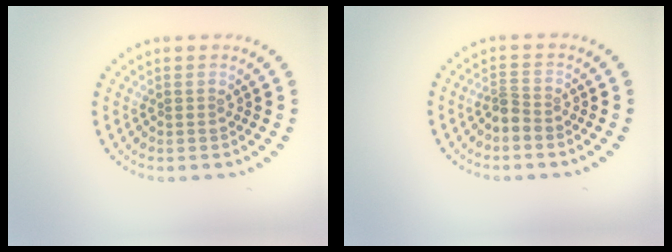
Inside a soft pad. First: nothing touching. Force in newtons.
{"total": 1.6, "press": 1.2, "slide": 1.2}